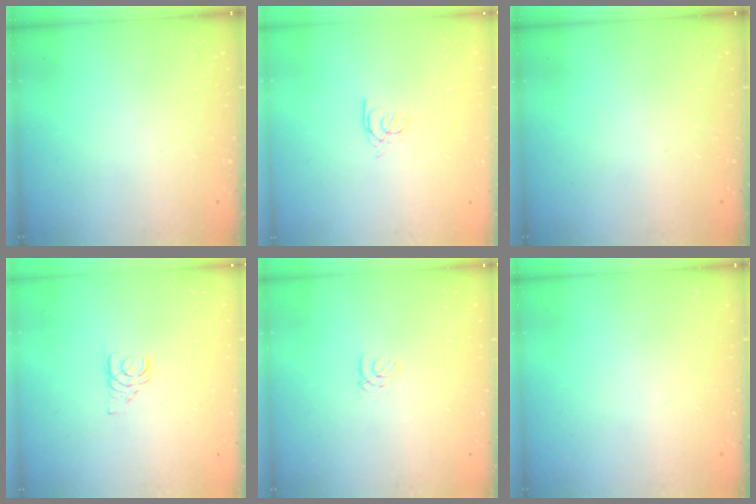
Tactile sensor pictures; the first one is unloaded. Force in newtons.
{"total": 2.6, "press": 2.6, "slide": 0.3}
{"total": 0.0}
{"total": 2.9, "press": 2.9, "slide": 0.3}
{"total": 1.0, "press": 1.0, "slide": 0.1}
{"total": 0.0}